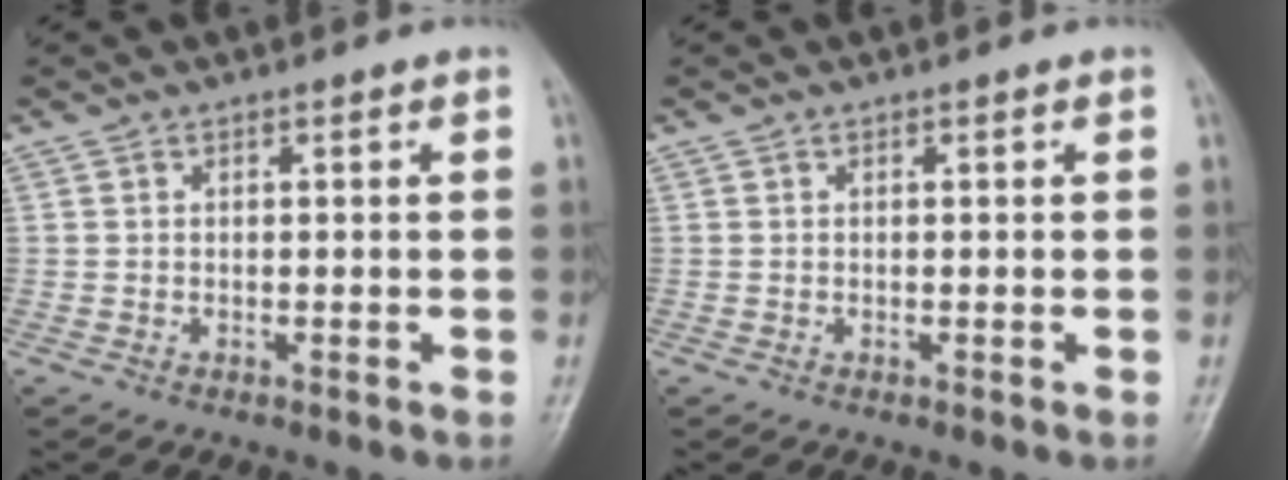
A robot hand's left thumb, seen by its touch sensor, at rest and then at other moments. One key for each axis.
{"total": 0.0}